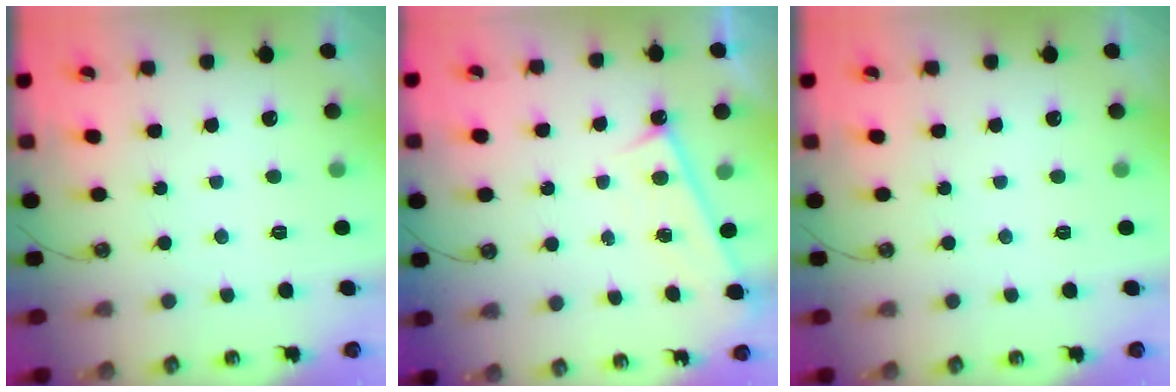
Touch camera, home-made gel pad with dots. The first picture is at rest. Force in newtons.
{"total": 0.6, "press": 0.1, "slide": 0.6}
{"total": 0.0}